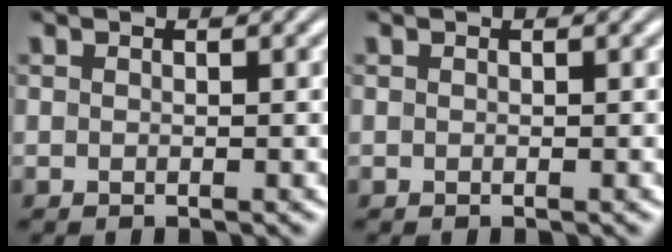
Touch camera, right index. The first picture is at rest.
{"total": 0.0}